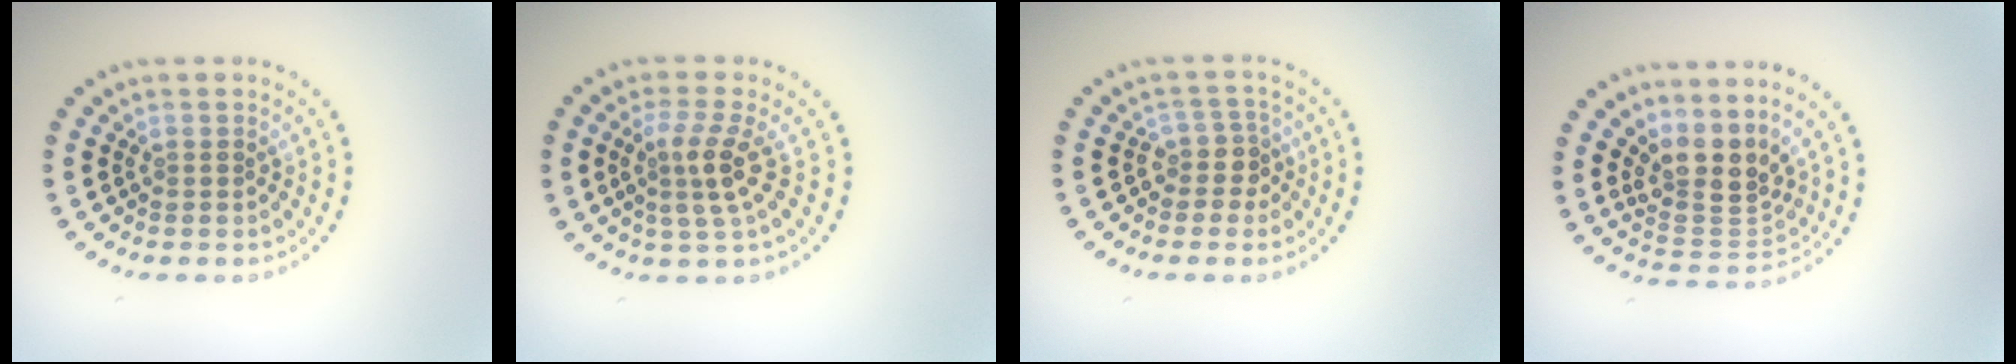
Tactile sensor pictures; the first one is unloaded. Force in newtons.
{"total": 2.9, "press": 2.4, "slide": 1.7}
{"total": 2.2, "press": 1.6, "slide": 1.5}
{"total": 3.8, "press": 2.8, "slide": 2.5}